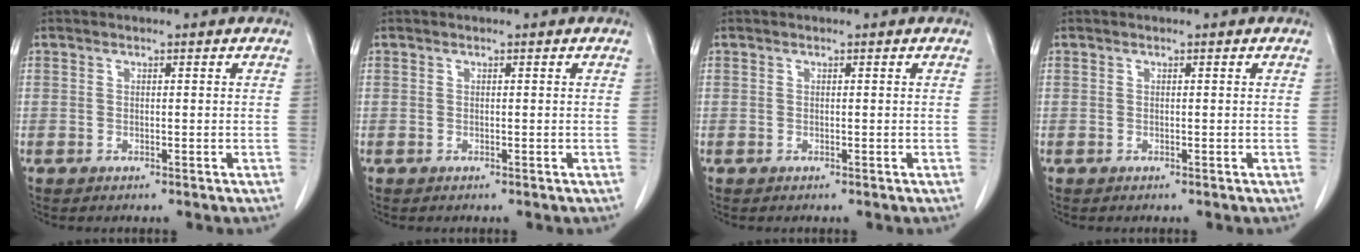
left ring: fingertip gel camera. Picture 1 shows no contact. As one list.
[{"total": 0.0}, {"total": 0.0}, {"total": 0.0}]